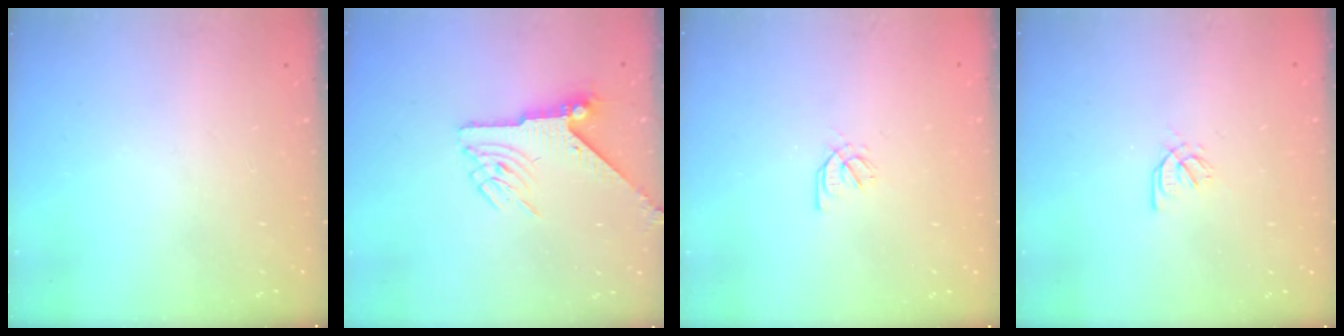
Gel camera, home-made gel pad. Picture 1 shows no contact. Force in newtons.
{"total": 6.7, "press": 6.7, "slide": 0.2}
{"total": 1.5, "press": 1.4, "slide": 0.2}
{"total": 1.6, "press": 1.5, "slide": 0.3}